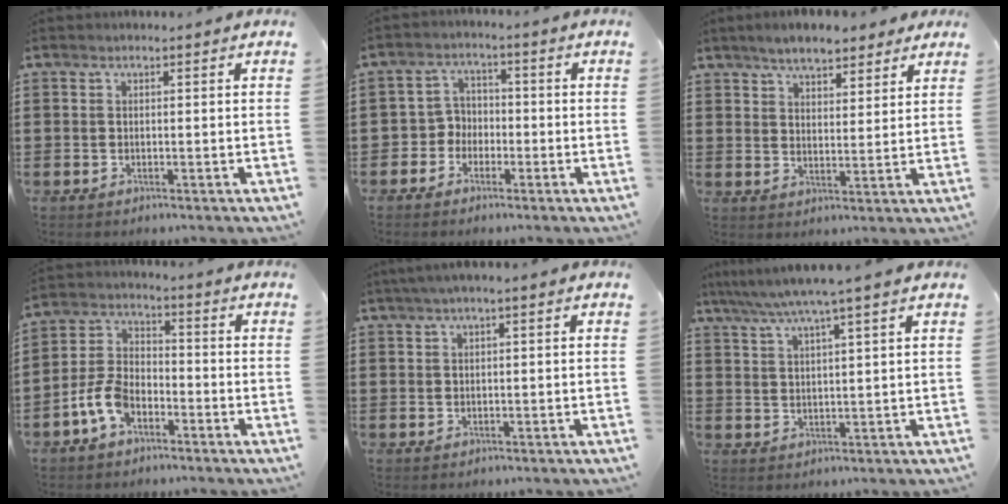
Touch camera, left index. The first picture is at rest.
{"total": 4.0, "force": [-2.3, 3.2, 0.6], "torque": [-0.032, 0.005, -0.054]}
{"total": 5.5, "force": [4.8, 1.9, 1.9], "torque": [-0.054, 0.000, 0.089]}
{"total": 6.9, "force": [-3.8, 3.9, 4.2], "torque": [-0.114, 0.005, -0.078]}
{"total": 1.5, "force": [0.2, 0.1, 1.5], "torque": [-0.025, -0.002, 0.003]}
{"total": 4.9, "force": [3.7, -0.8, 3.2], "torque": [-0.072, -0.016, 0.059]}